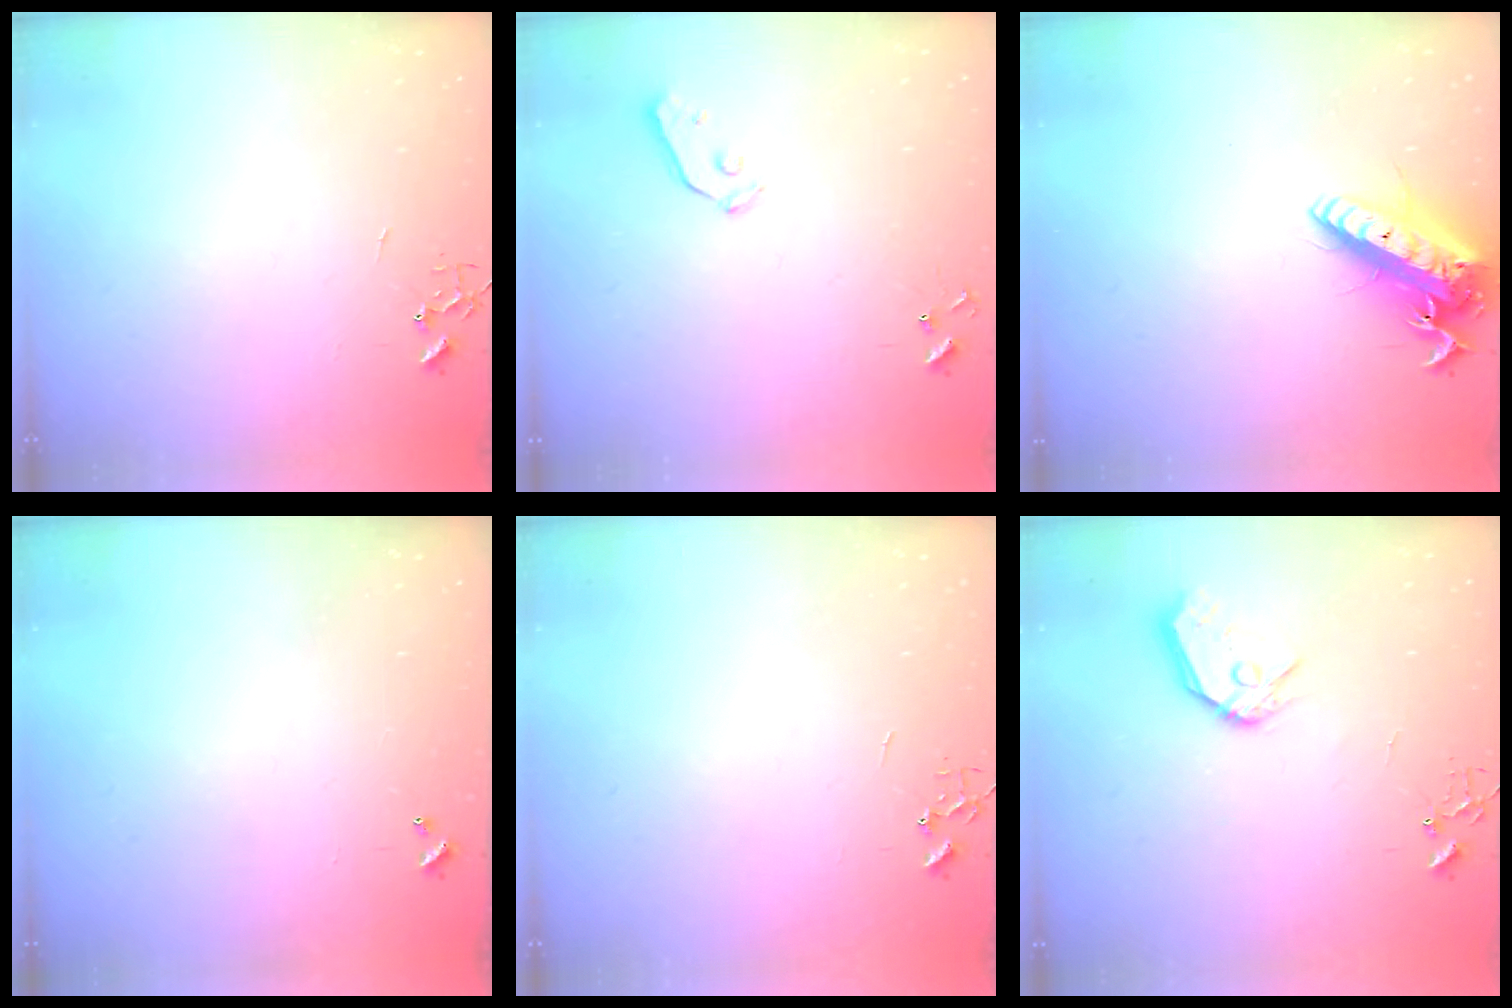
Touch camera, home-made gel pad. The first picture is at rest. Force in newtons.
{"total": 4.7, "press": 4.6, "slide": 0.7}
{"total": 17.4, "press": 17.0, "slide": 3.4}
{"total": 0.0}
{"total": 0.0}
{"total": 11.3, "press": 11.2, "slide": 1.5}